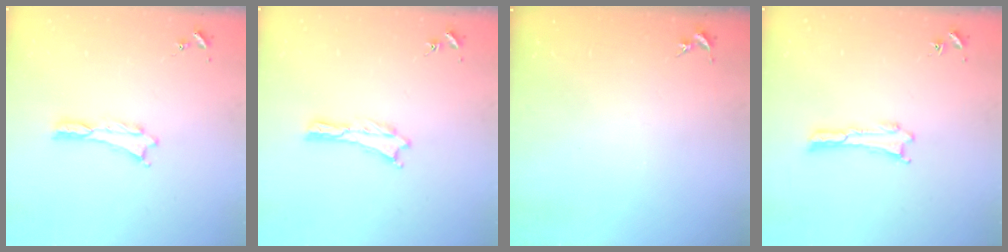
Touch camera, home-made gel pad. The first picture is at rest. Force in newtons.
{"total": 0.0}
{"total": 0.0}
{"total": 0.0}